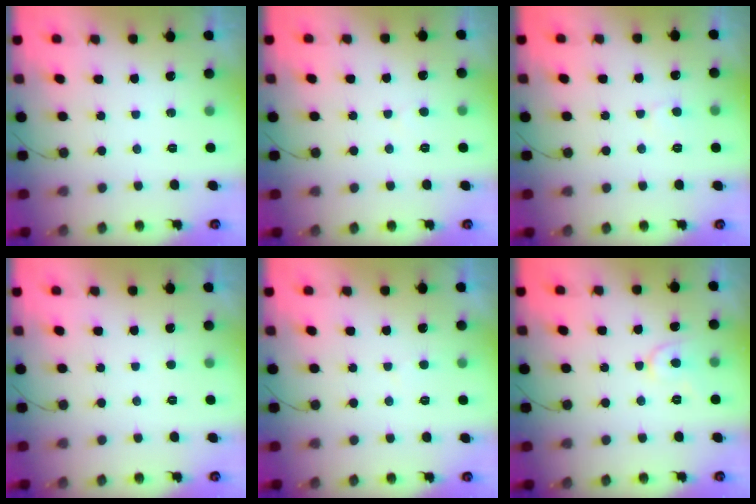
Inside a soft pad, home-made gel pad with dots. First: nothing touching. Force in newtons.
{"total": 2.6, "press": 2.6, "slide": 0.2}
{"total": 4.3, "press": 4.2, "slide": 0.4}
{"total": 1.6, "press": 1.6, "slide": 0.2}
{"total": 2.4, "press": 2.4, "slide": 0.4}
{"total": 6.0, "press": 5.9, "slide": 0.8}